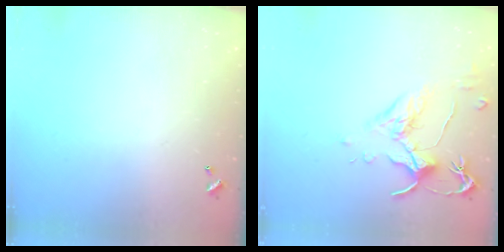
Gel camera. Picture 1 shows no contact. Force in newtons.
{"total": 1.6, "press": 1.4, "slide": 0.7}